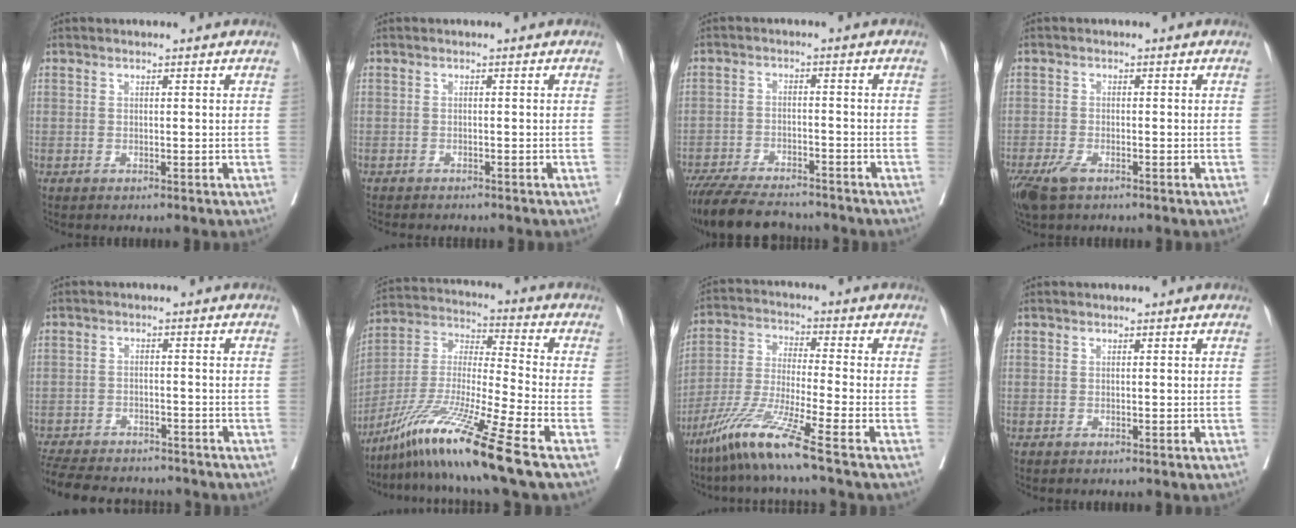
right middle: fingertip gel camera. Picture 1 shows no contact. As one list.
[{"total": 4.4, "force": [-3.9, 1.1, 1.7], "torque": [-0.022, -0.006, -0.050]}, {"total": 13.4, "force": [-11.8, 3.0, 5.6], "torque": [-0.101, -0.012, -0.181]}, {"total": 4.7, "force": [-3.1, 1.8, 3.1], "torque": [-0.064, -0.010, -0.055]}, {"total": 15.2, "force": [-13.4, 4.5, 5.6], "torque": [-0.135, -0.011, -0.189]}, {"total": 16.1, "force": [-10.9, -1.8, 11.7], "torque": [-0.246, -0.036, -0.203]}, {"total": 10.8, "force": [-7.2, -1.5, 7.9], "torque": [-0.161, -0.039, -0.144]}, {"total": 0.0}]